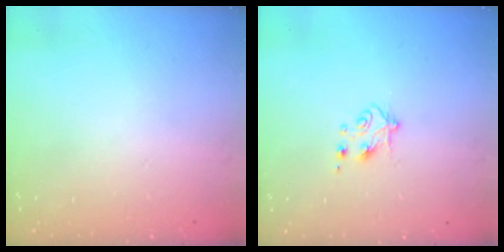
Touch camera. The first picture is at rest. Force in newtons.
{"total": 4.8, "press": 4.8, "slide": 0.6}